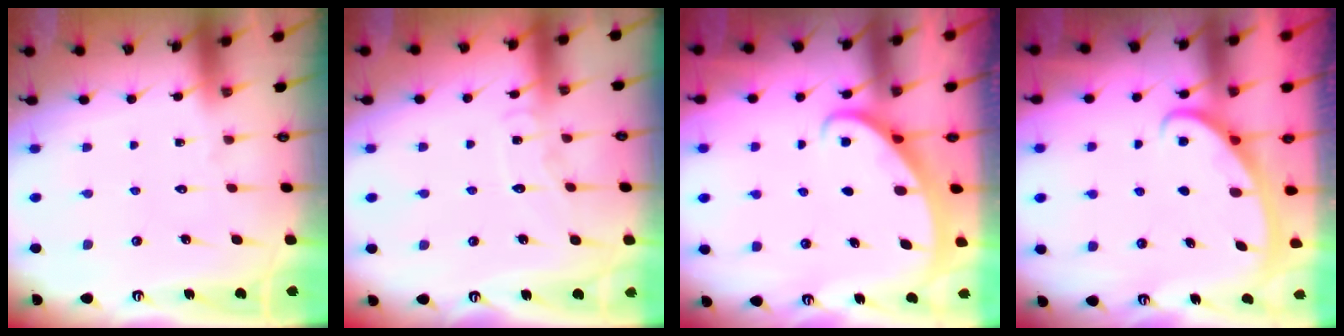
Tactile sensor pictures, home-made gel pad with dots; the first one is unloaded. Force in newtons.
{"total": 5.9, "press": 5.9, "slide": 0.6}
{"total": 2.3, "press": 2.3, "slide": 0.2}
{"total": 2.8, "press": 2.8, "slide": 0.4}